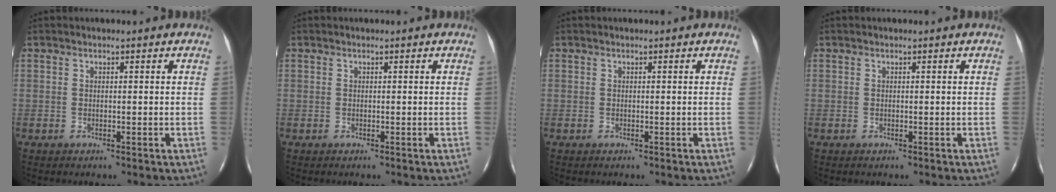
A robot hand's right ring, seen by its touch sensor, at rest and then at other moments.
{"total": 0.0}
{"total": 0.0}
{"total": 0.0}